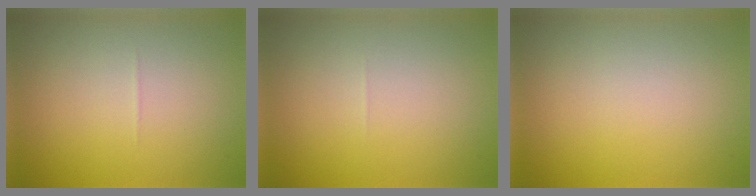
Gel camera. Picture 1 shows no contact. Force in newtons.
{"total": 0.0}
{"total": 0.0}